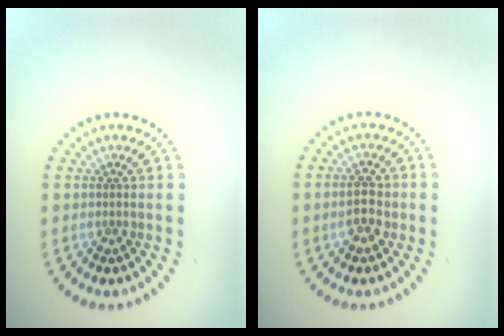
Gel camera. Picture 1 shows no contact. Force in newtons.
{"total": 2.7, "press": 2.7, "slide": 0.1}